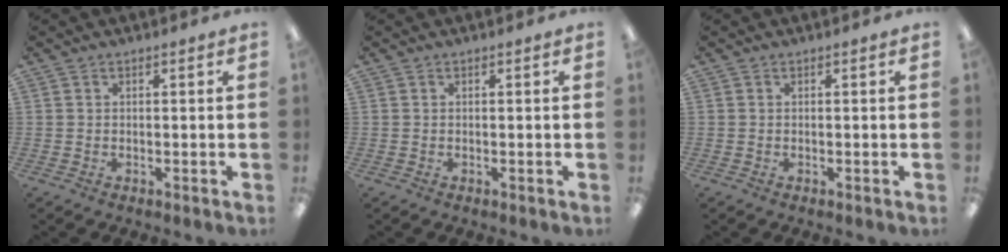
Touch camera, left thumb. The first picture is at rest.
{"total": 0.0}
{"total": 0.0}